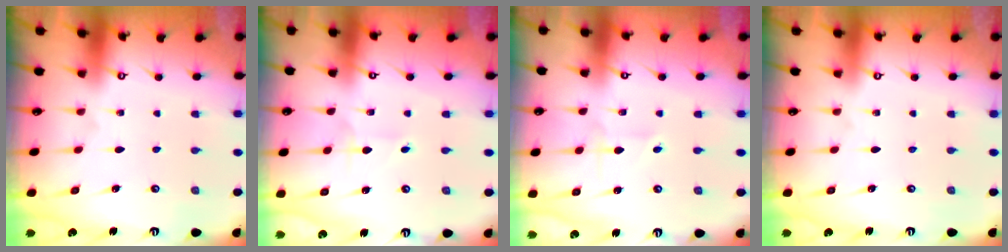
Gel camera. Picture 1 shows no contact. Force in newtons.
{"total": 1.4, "press": 1.4, "slide": 0.1}
{"total": 2.4, "press": 2.2, "slide": 0.9}
{"total": 0.0}